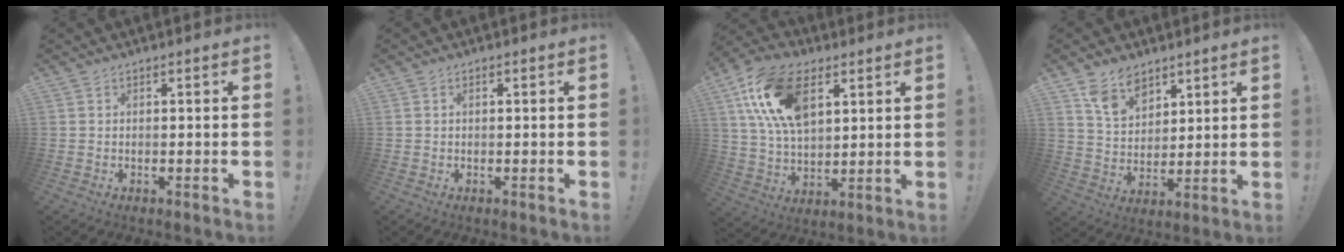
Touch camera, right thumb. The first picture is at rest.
{"total": 0.6, "force": [0.1, 0.3, 0.4], "torque": [-0.001, -0.001, -0.001]}
{"total": 19.4, "force": [8.0, 11.4, 13.4], "torque": [-0.257, -0.017, 0.147]}
{"total": 10.3, "force": [7.3, 6.2, 3.6], "torque": [-0.062, -0.041, 0.142]}